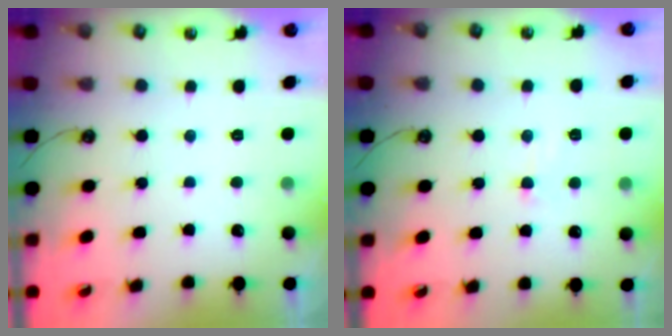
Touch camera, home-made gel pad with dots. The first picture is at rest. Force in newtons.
{"total": 0.8, "press": 0.6, "slide": 0.5}